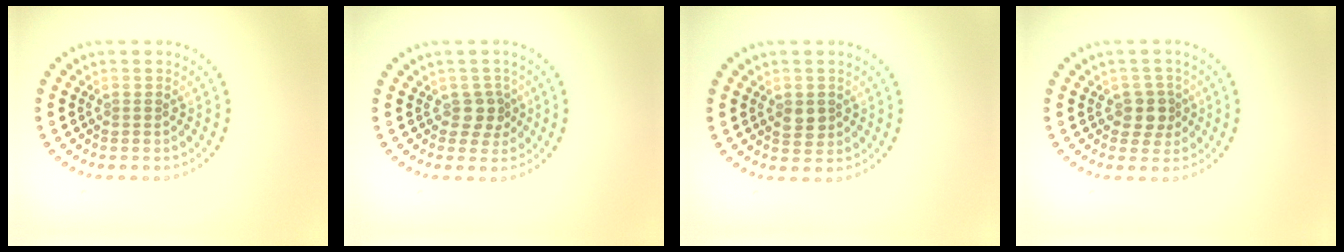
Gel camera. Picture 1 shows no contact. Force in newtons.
{"total": 1.8, "press": 1.5, "slide": 1.0}
{"total": 1.8, "press": 1.8, "slide": 0.4}
{"total": 2.4, "press": 2.1, "slide": 1.2}